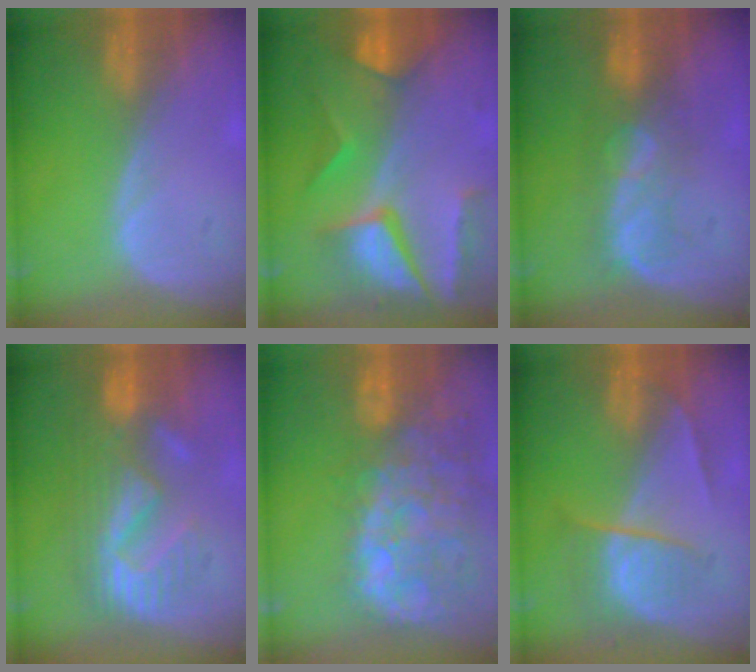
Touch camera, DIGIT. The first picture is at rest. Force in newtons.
{"total": 10.6, "press": 8.8, "slide": 5.9}
{"total": 6.1, "press": 6.0, "slide": 1.2}
{"total": 9.9, "press": 9.3, "slide": 3.2}
{"total": 14.5, "press": 11.7, "slide": 8.6}
{"total": 6.8, "press": 5.9, "slide": 3.4}